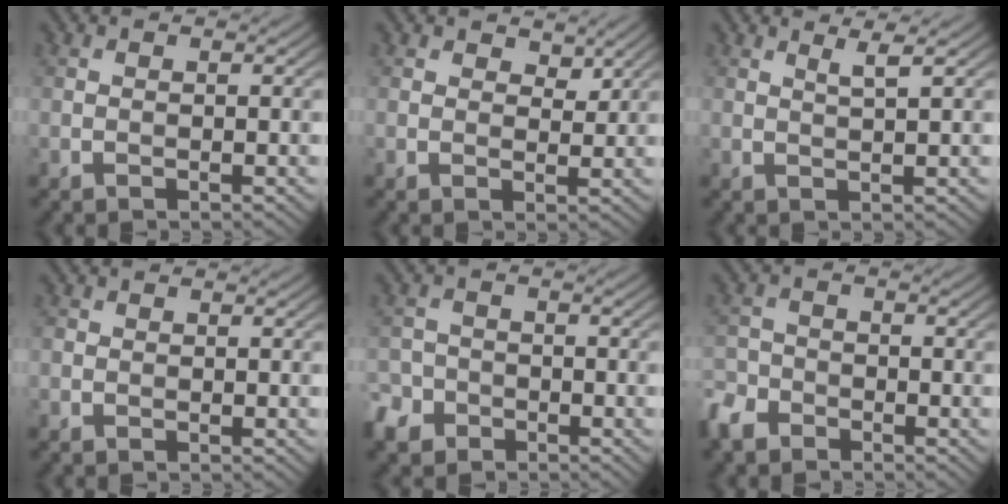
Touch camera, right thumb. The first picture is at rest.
{"total": 2.6, "force": [1.9, 1.3, 1.3], "torque": [-0.023, -0.003, 0.028]}
{"total": 1.7, "force": [1.2, 0.0, 1.3], "torque": [-0.028, 0.006, 0.019]}
{"total": 0.8, "force": [-0.2, 0.7, 0.2], "torque": [-0.003, -0.004, -0.008]}
{"total": 4.3, "force": [-2.9, 2.8, 1.4], "torque": [-0.037, -0.001, -0.067]}
{"total": 4.5, "force": [-3.4, 2.6, 1.6], "torque": [-0.044, -0.003, -0.080]}